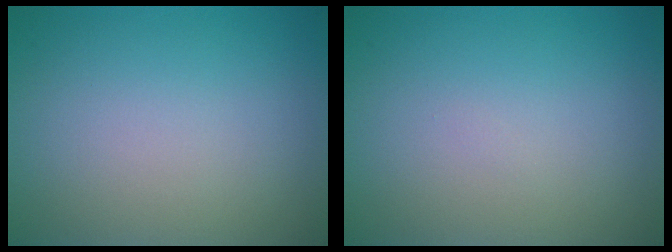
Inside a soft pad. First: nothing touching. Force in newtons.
{"total": 0.0}